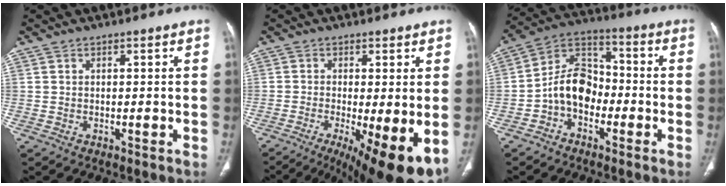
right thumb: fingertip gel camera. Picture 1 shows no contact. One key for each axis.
{"total": 13.4, "fx": -4.7, "fy": 3.2, "fz": 12.1, "tx": -0.157, "ty": -0.020, "tz": -0.063}
{"total": 10.4, "fx": -3.1, "fy": 7.4, "fz": 6.5, "tx": -0.098, "ty": 0.046, "tz": -0.070}